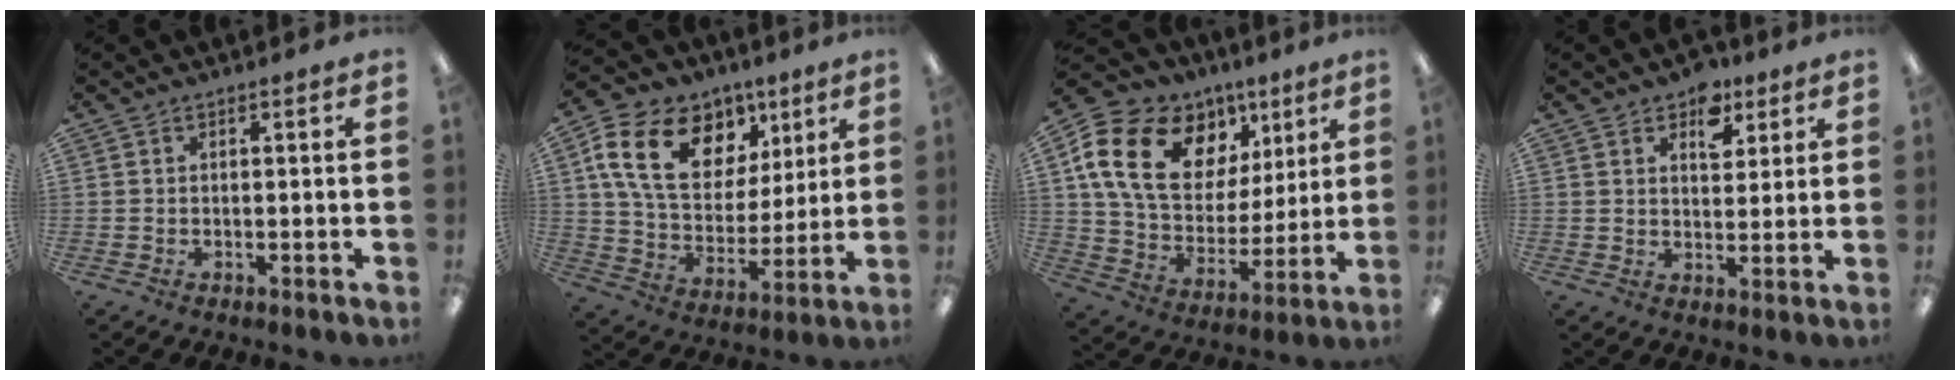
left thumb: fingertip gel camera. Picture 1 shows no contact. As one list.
[{"total": 19.9, "force": [9.0, 13.6, 11.4], "torque": [-0.188, -0.016, 0.164]}, {"total": 21.3, "force": [9.0, 14.9, 12.2], "torque": [-0.204, -0.019, 0.167]}, {"total": 7.8, "force": [4.8, 4.8, 4.0], "torque": [-0.035, -0.020, 0.078]}]